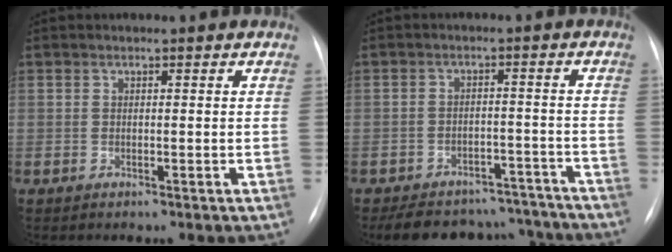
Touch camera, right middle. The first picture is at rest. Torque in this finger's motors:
{"motor_torque": [0.97, -0.98, 0.11, 0.04]}